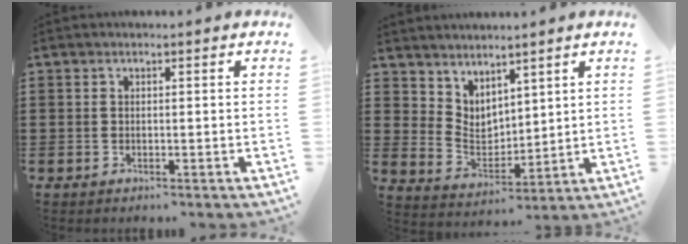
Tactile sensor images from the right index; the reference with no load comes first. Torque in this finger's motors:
{"motor_torque": [-0.18, 0.31, -0.03, -0.01]}